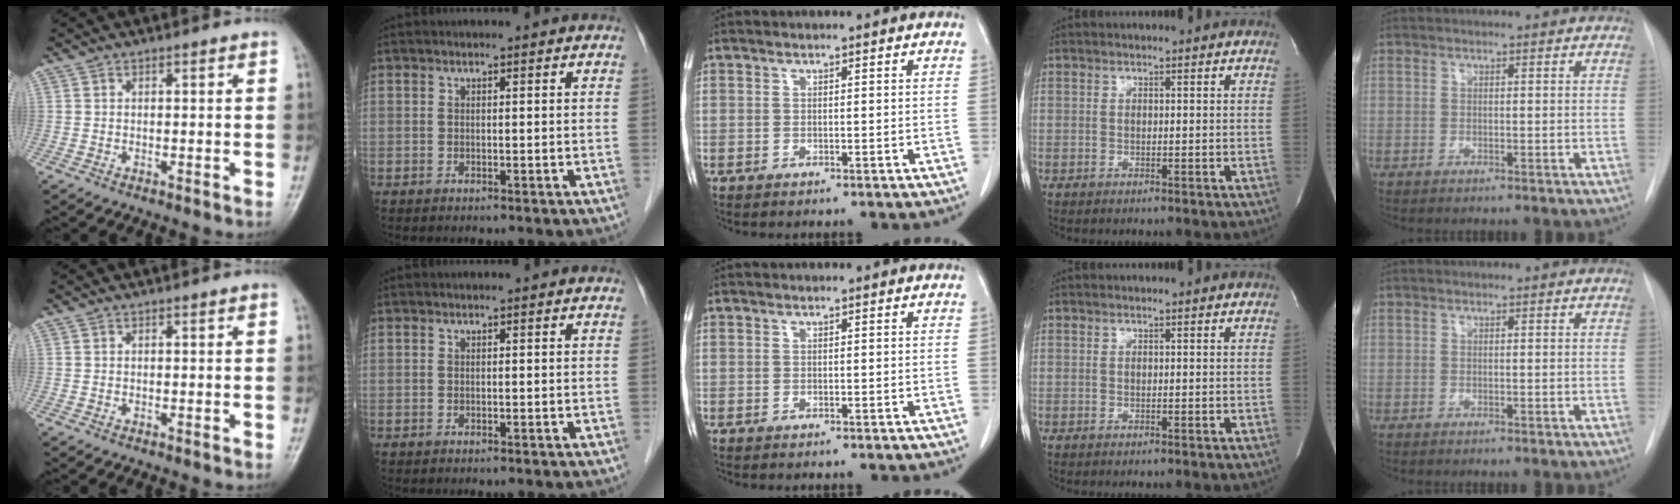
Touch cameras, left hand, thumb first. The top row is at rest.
{}